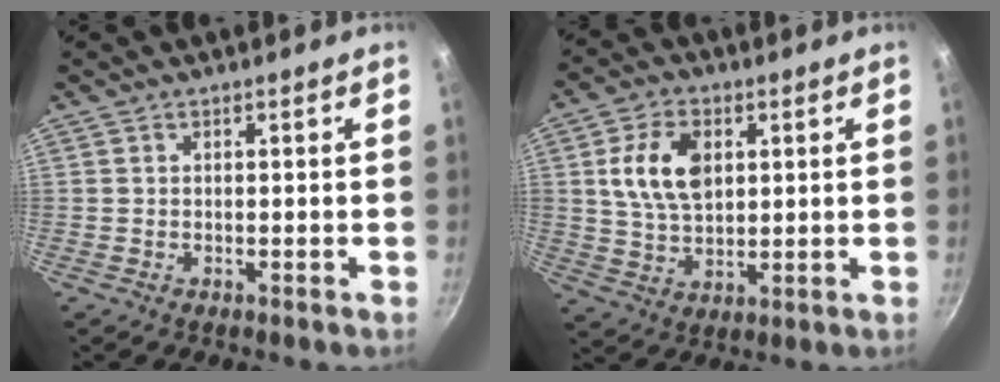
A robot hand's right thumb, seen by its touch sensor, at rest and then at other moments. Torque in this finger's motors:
{"motor_torque": [-0.58, 1.09, 0.45, 0.50, 0.12]}